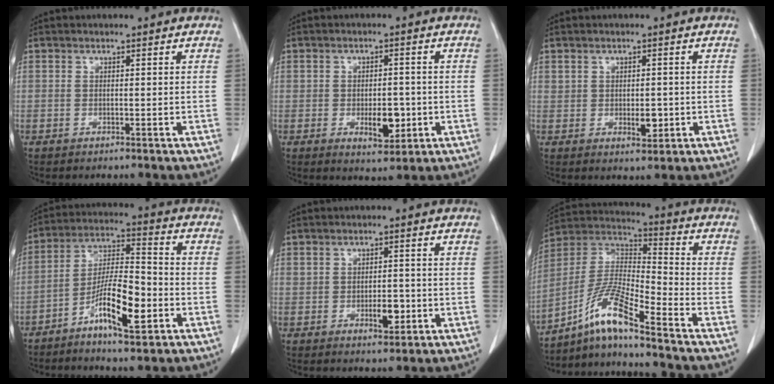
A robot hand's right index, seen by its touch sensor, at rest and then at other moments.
{"total": 5.3, "force": [-1.3, 2.6, 4.4], "torque": [-0.060, -0.002, -0.009]}
{"total": 3.0, "force": [-0.2, 1.8, 2.4], "torque": [-0.035, -0.003, 0.006]}
{"total": 11.6, "force": [-5.2, 2.4, 10.1], "torque": [-0.187, 0.005, -0.092]}
{"total": 3.8, "force": [-0.8, 1.9, 3.2], "torque": [-0.045, 0.003, -0.004]}
{"total": 11.1, "force": [-8.2, -0.3, 7.5], "torque": [-0.158, 0.008, -0.156]}